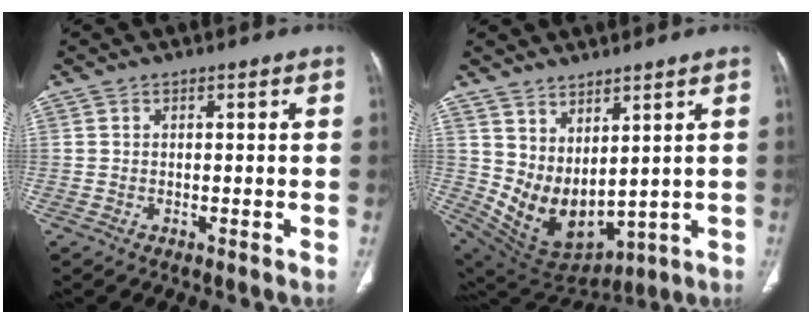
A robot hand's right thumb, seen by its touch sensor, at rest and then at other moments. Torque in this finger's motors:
{"motor_torque": [-0.90, 0.70, 0.18, 0.11, -0.07]}